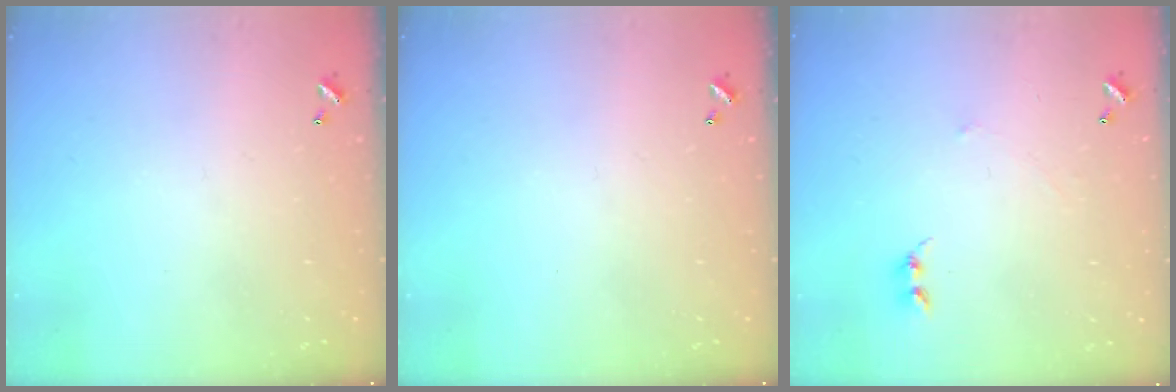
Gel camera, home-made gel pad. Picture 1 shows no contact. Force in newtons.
{"total": 0.0}
{"total": 2.3, "press": 2.3, "slide": 0.3}